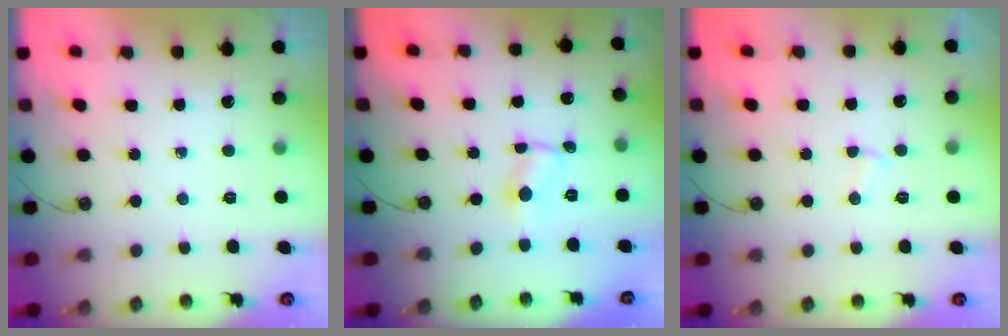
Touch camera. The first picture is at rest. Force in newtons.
{"total": 0.9, "press": 0.8, "slide": 0.2}
{"total": 2.3, "press": 2.3, "slide": 0.3}